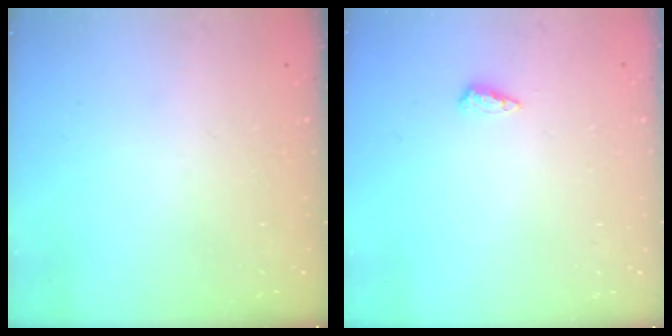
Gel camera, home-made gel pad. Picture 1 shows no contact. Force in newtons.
{"total": 6.1, "press": 6.0, "slide": 1.0}